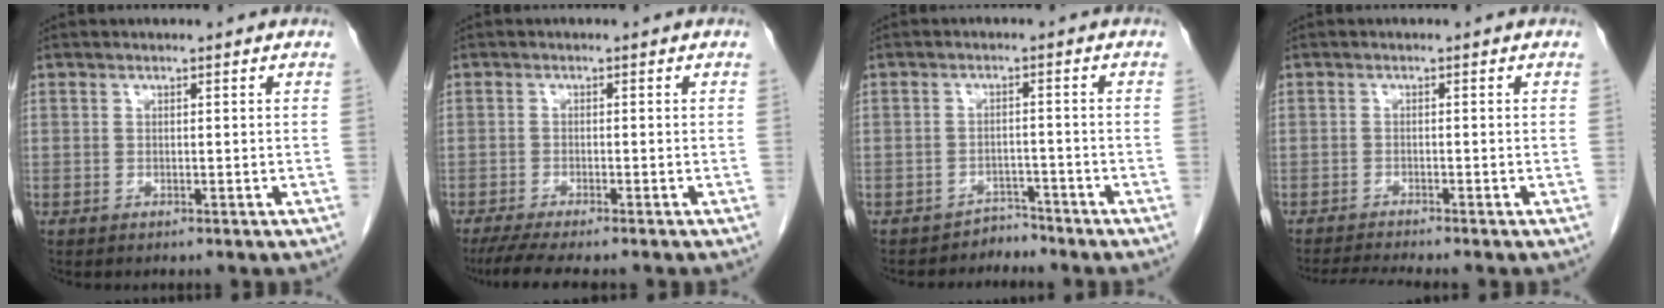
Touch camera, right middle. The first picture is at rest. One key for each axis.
{"total": 6.7, "fx": -5.5, "fy": 0.5, "fz": 3.8, "tx": -0.055, "ty": -0.016, "tz": -0.088}
{"total": 2.5, "fx": -2.3, "fy": 0.7, "fz": -0.8, "tx": 0.017, "ty": -0.002, "tz": -0.034}
{"total": 3.8, "fx": -3.5, "fy": -1.0, "fz": 1.1, "tx": -0.022, "ty": -0.017, "tz": -0.060}